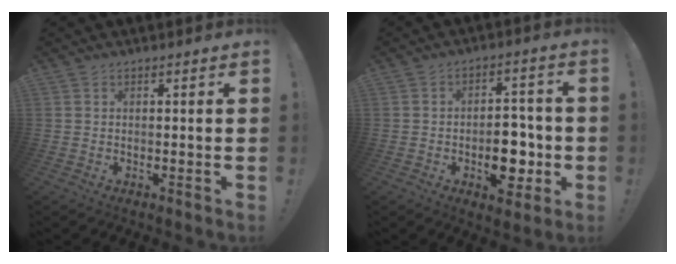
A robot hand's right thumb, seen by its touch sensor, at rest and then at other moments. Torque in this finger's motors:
{"motor_torque": [0.16, 0.30, 0.79, -0.77, 0.27]}